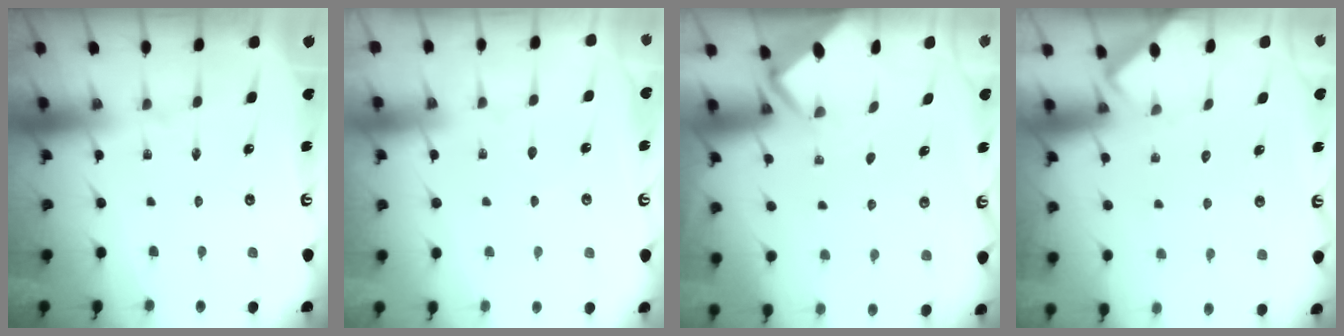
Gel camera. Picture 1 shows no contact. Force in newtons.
{"total": 3.0, "press": 2.9, "slide": 0.4}
{"total": 2.5, "press": 2.5, "slide": 0.1}
{"total": 3.4, "press": 3.4, "slide": 0.4}